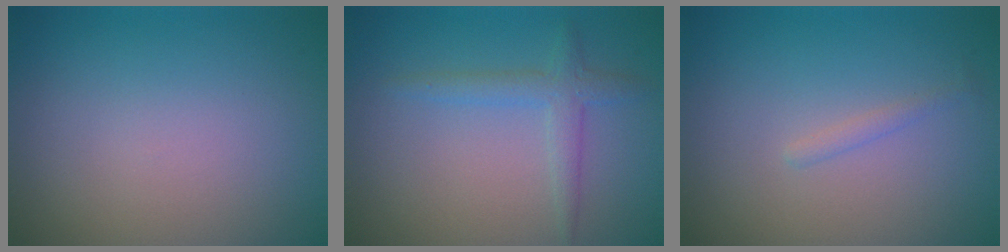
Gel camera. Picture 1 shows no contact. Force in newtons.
{"total": 2.1, "press": 2.1, "slide": 0.1}
{"total": 0.7, "press": 0.7, "slide": 0.1}